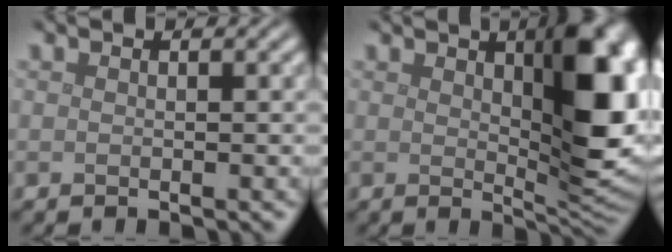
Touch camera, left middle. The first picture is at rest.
{"total": 9.7, "force": [2.5, 3.6, 8.6], "torque": [-0.116, -0.004, 0.048]}